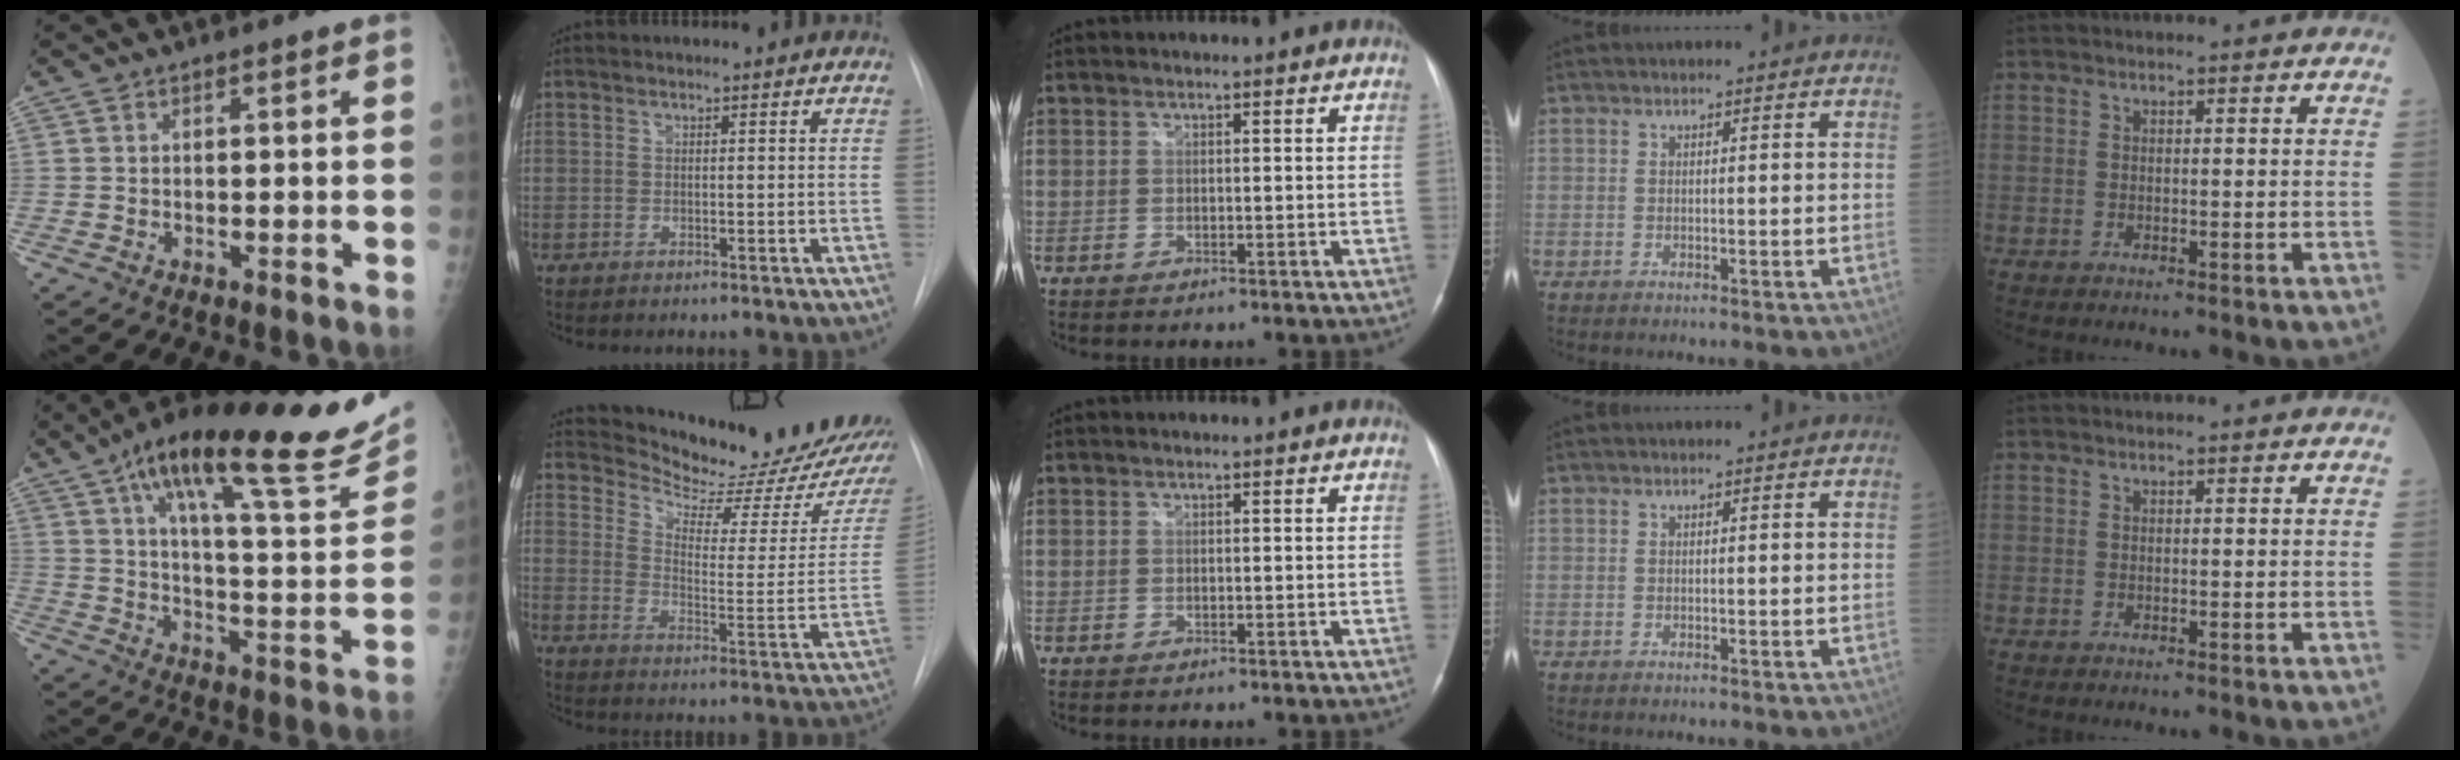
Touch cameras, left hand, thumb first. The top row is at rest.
{"thumb": {"total": 28.9, "force": [17.4, 7.5, 21.8], "torque": [-0.299, -0.035, 0.262]}, "index": {"total": 16.7, "force": [15.8, 0.6, 5.3], "torque": [-0.089, -0.095, 0.213]}}